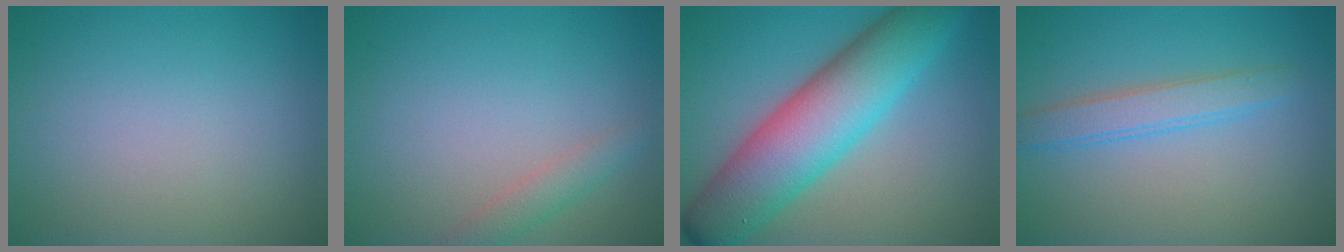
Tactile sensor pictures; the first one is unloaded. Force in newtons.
{"total": 1.8, "press": 1.8, "slide": 0.1}
{"total": 10.2, "press": 10.2, "slide": 0.1}
{"total": 2.7, "press": 2.7, "slide": 0.1}